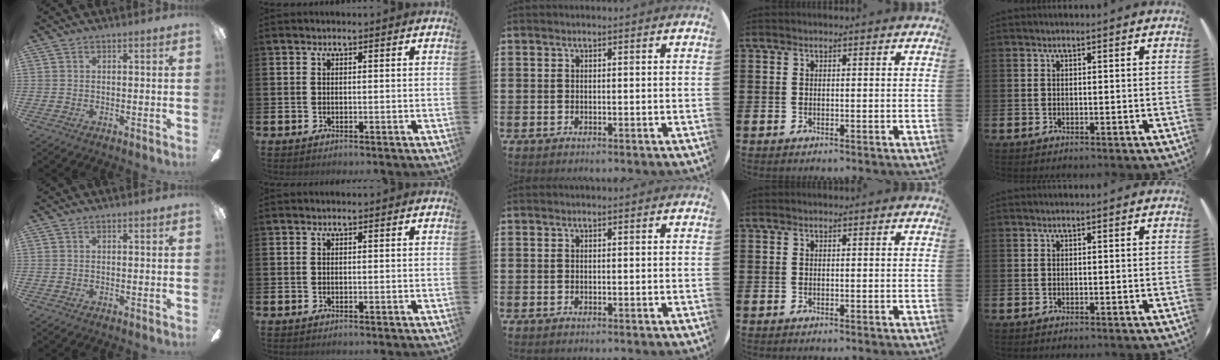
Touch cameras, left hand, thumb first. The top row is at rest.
{}